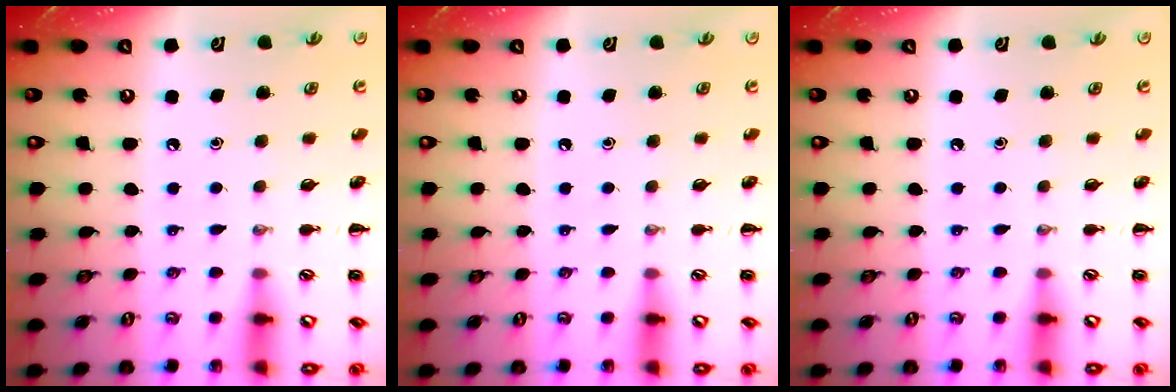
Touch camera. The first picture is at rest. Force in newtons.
{"total": 0.0}
{"total": 0.0}